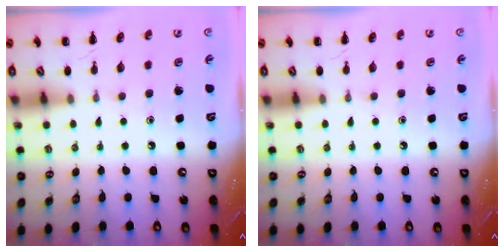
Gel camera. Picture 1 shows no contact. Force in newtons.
{"total": 0.0}